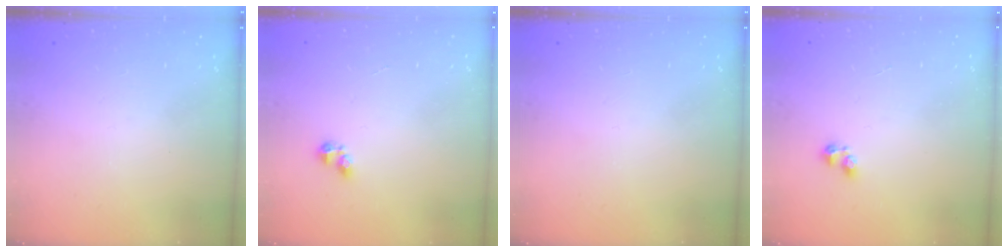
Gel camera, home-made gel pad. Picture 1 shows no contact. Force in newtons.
{"total": 2.6, "press": 2.5, "slide": 0.5}
{"total": 0.0}
{"total": 2.4, "press": 2.3, "slide": 0.8}